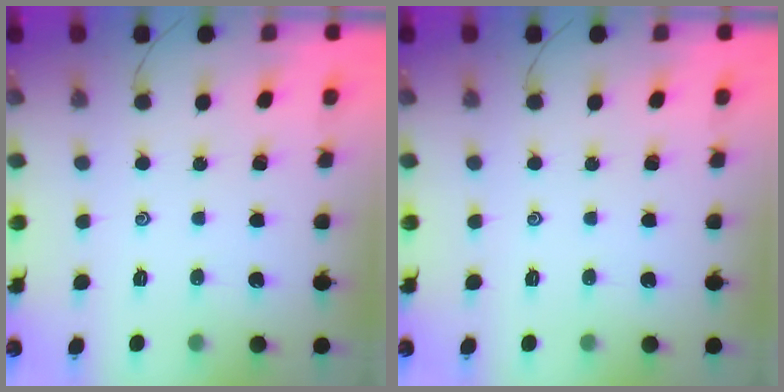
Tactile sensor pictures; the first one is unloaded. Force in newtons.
{"total": 0.0}